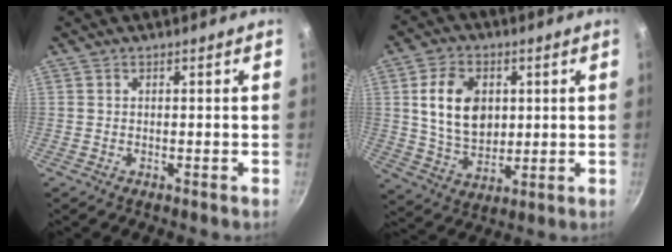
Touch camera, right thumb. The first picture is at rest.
{"total": 12.8, "force": [2.6, 9.1, 8.7], "torque": [-0.132, -0.013, 0.053]}